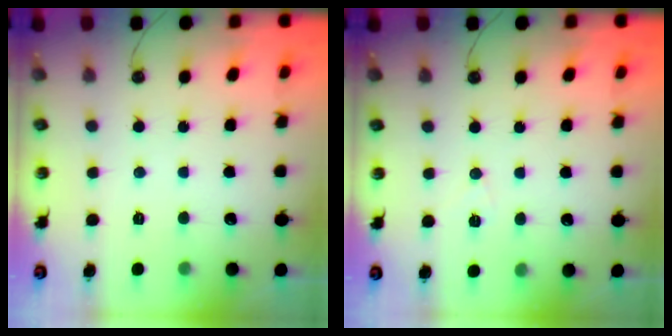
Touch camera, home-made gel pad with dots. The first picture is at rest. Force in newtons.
{"total": 5.3, "press": 3.8, "slide": 3.7}